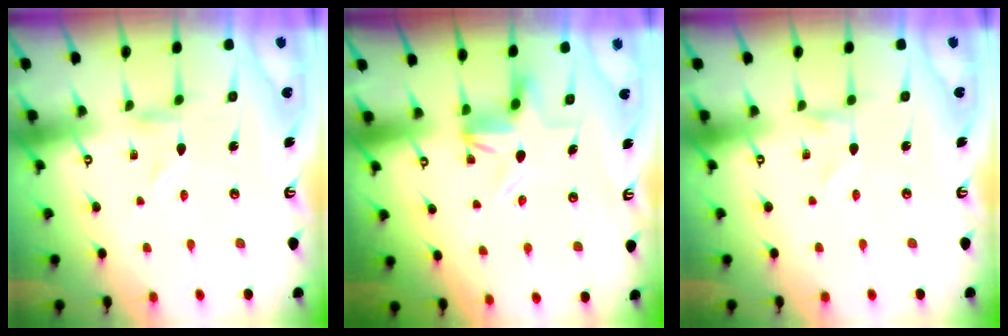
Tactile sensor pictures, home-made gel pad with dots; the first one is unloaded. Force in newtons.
{"total": 4.4, "press": 4.4, "slide": 0.5}
{"total": 0.0}